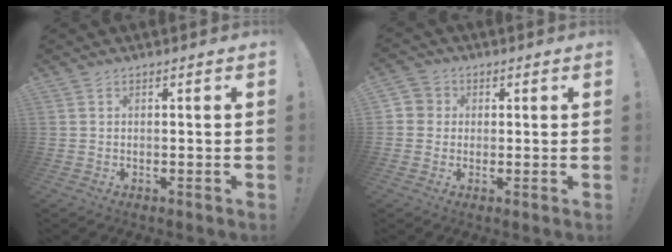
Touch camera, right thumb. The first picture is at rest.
{"total": 4.0, "force": [0.0, 3.8, 0.9], "torque": [-0.013, 0.006, 0.001]}